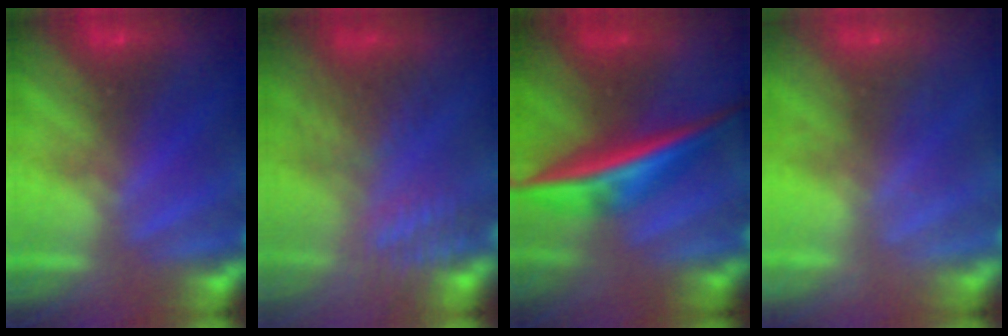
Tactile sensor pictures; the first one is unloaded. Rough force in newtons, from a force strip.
{"total": 4.8}
{"total": 7.2}
{"total": 2.3}